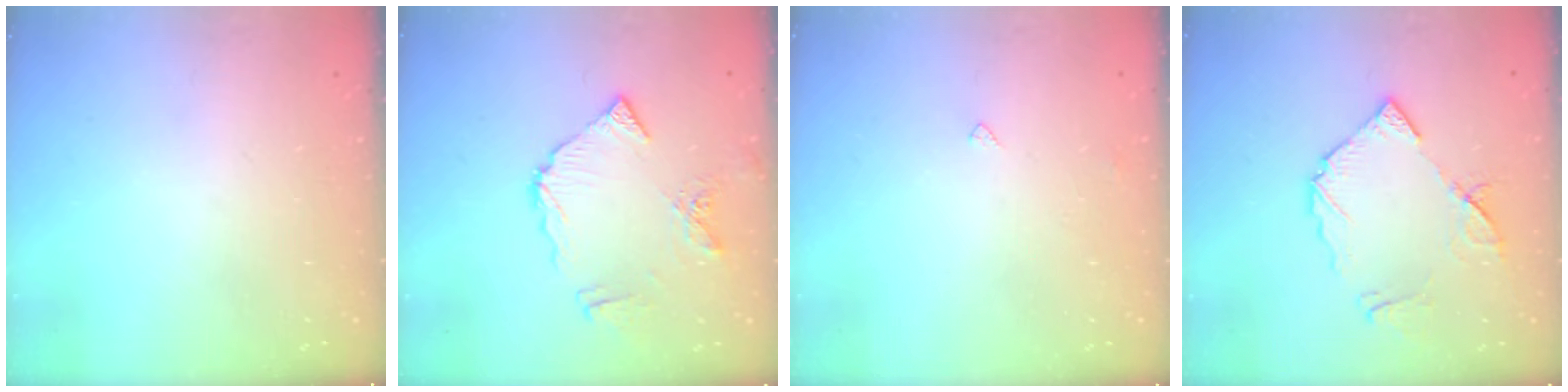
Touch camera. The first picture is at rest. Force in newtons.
{"total": 11.0, "press": 10.9, "slide": 1.4}
{"total": 2.8, "press": 2.7, "slide": 0.4}
{"total": 11.1, "press": 11.0, "slide": 1.3}